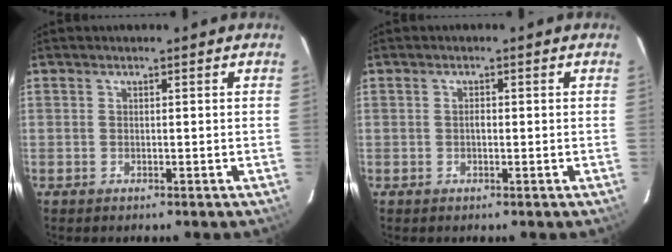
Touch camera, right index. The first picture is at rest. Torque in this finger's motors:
{"motor_torque": [0.31, 0.03, 0.18, 0.03]}